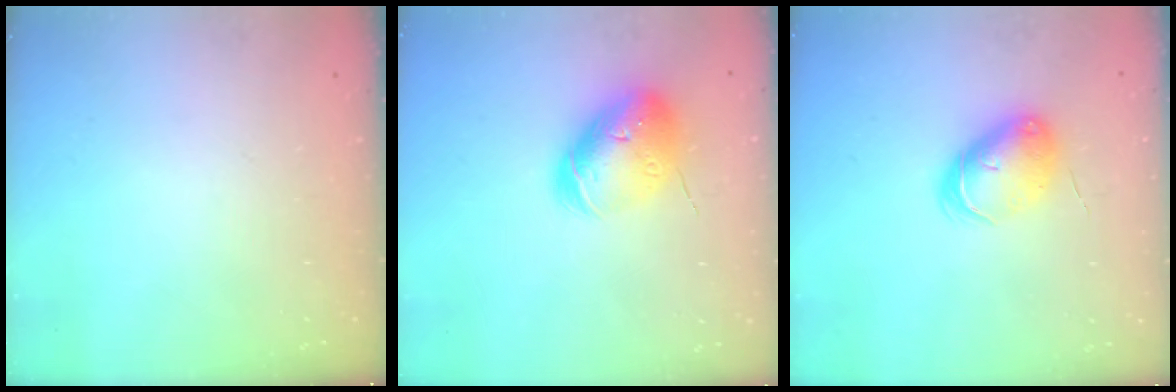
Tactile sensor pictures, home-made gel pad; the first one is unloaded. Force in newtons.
{"total": 15.1, "press": 14.9, "slide": 2.3}
{"total": 7.6, "press": 7.5, "slide": 0.8}